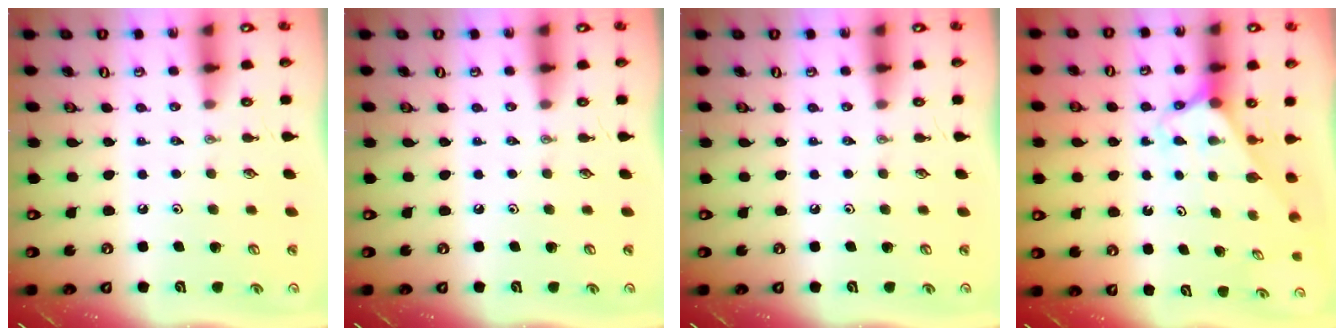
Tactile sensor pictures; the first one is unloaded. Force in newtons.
{"total": 0.0}
{"total": 0.0}
{"total": 2.5, "press": 2.5, "slide": 0.2}